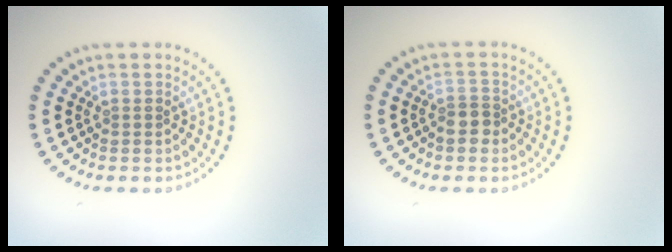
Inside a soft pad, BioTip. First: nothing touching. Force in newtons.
{"total": 1.9, "press": 1.7, "slide": 0.8}